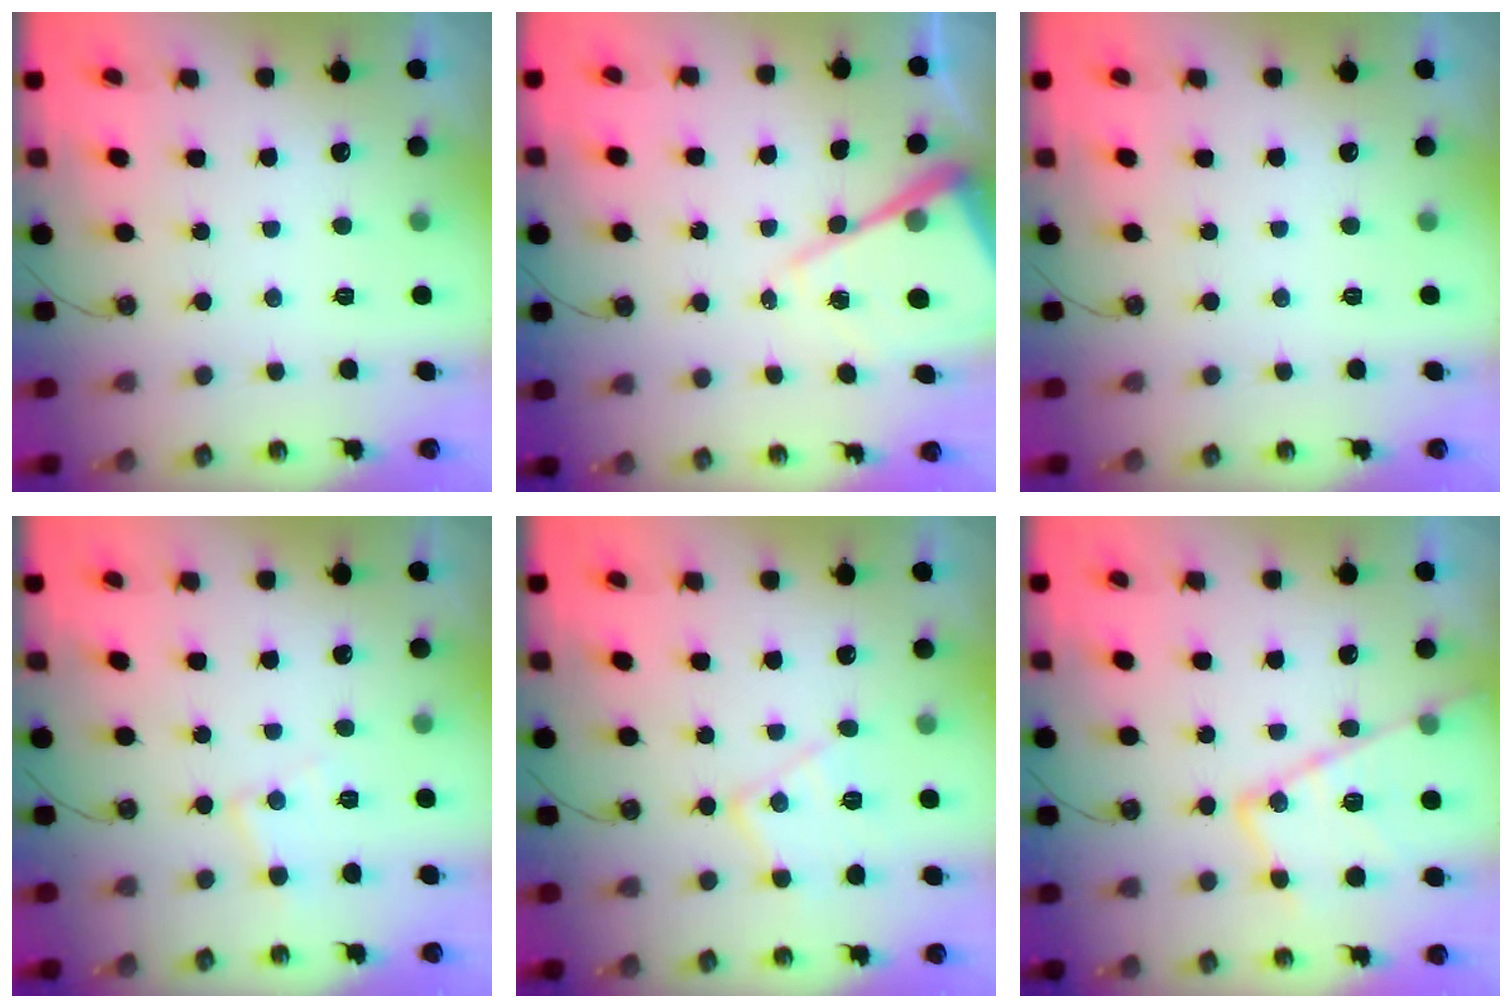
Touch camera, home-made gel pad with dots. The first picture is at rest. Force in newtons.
{"total": 13.1, "press": 13.1, "slide": 1.1}
{"total": 0.0}
{"total": 6.8, "press": 6.8, "slide": 0.4}
{"total": 11.6, "press": 11.6, "slide": 0.7}
{"total": 18.3, "press": 18.3, "slide": 1.6}